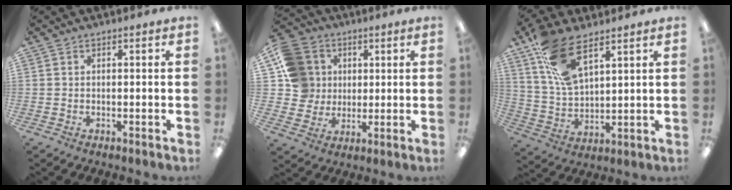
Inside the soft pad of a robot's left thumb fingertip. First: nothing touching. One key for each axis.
{"total": 13.1, "fx": 3.6, "fy": 11.8, "fz": 4.2, "tx": -0.096, "ty": -0.002, "tz": 0.079}
{"total": 13.3, "fx": 8.5, "fy": 5.7, "fz": 8.5, "tx": -0.172, "ty": -0.026, "tz": 0.161}